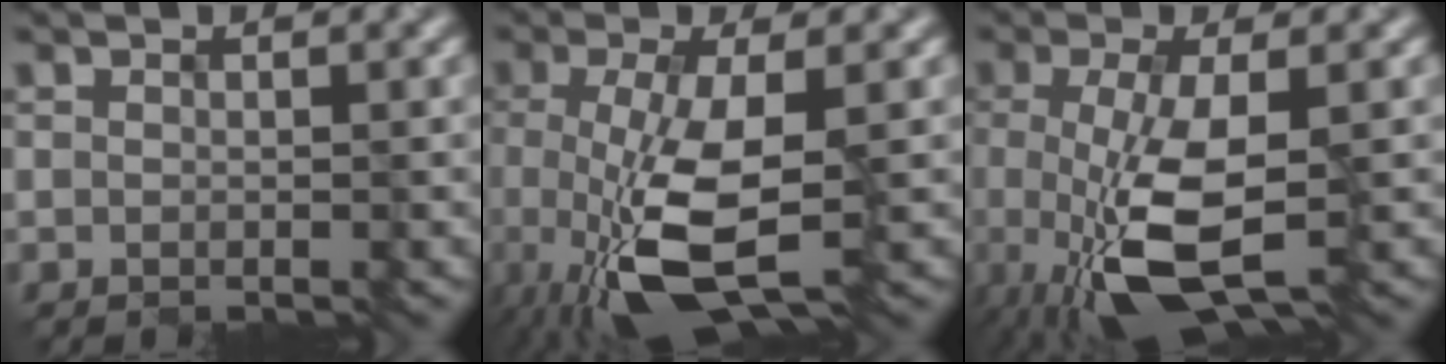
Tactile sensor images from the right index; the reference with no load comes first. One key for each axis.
{"total": 7.8, "fx": -2.6, "fy": 2.5, "fz": 6.9, "tx": -0.160, "ty": -0.015, "tz": -0.047}
{"total": 7.0, "fx": -2.1, "fy": 2.2, "fz": 6.2, "tx": -0.145, "ty": -0.010, "tz": -0.035}